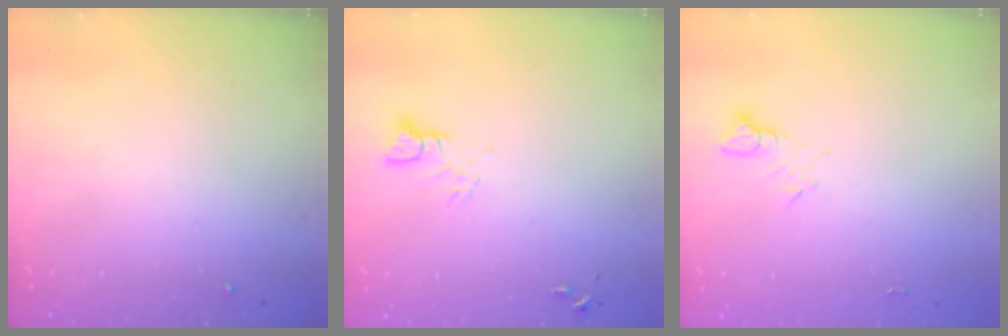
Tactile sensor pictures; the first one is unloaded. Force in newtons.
{"total": 3.2, "press": 3.2, "slide": 0.2}
{"total": 2.7, "press": 2.7, "slide": 0.2}